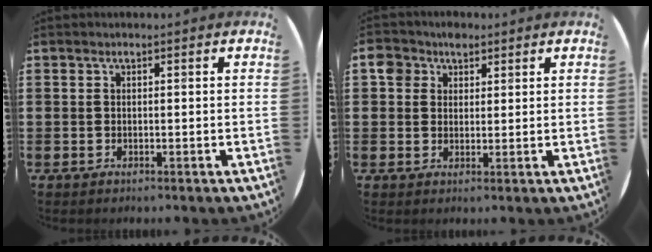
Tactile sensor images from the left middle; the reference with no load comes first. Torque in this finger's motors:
{"motor_torque": [0.19, -0.15, 0.06, 0.05]}